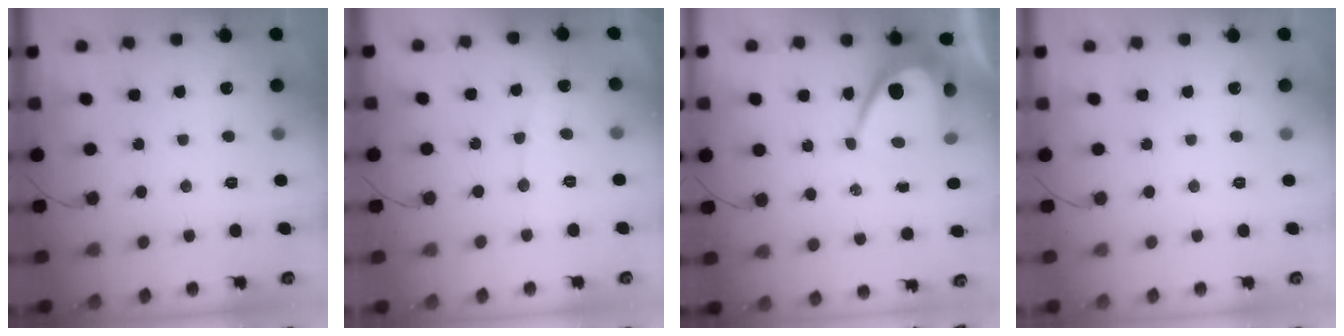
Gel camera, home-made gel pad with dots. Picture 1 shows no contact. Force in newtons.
{"total": 7.2, "press": 7.2, "slide": 0.4}
{"total": 9.4, "press": 9.4, "slide": 0.5}
{"total": 0.0}